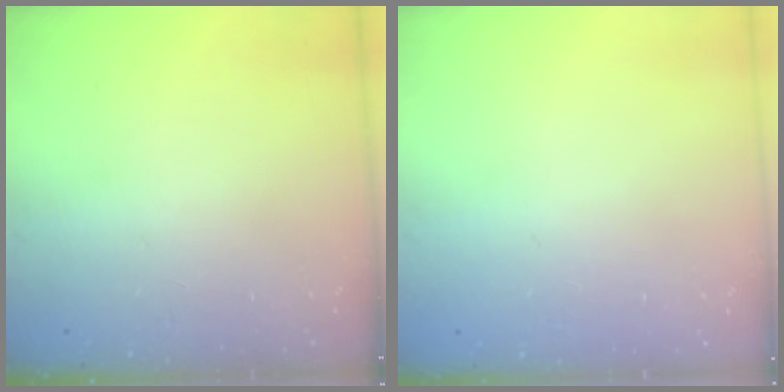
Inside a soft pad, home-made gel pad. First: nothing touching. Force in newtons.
{"total": 0.0}